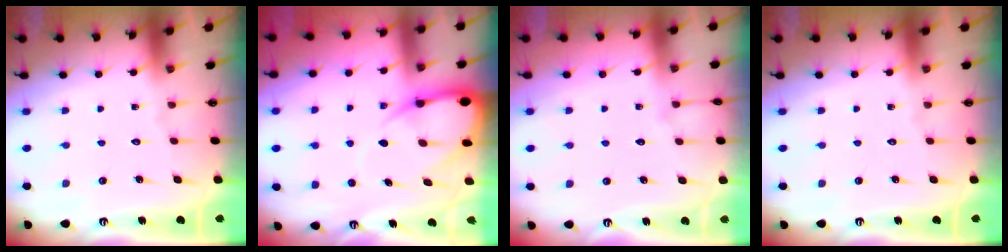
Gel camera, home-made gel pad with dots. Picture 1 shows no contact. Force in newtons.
{"total": 9.8, "press": 9.8, "slide": 1.1}
{"total": 2.6, "press": 2.6, "slide": 0.4}
{"total": 0.0}